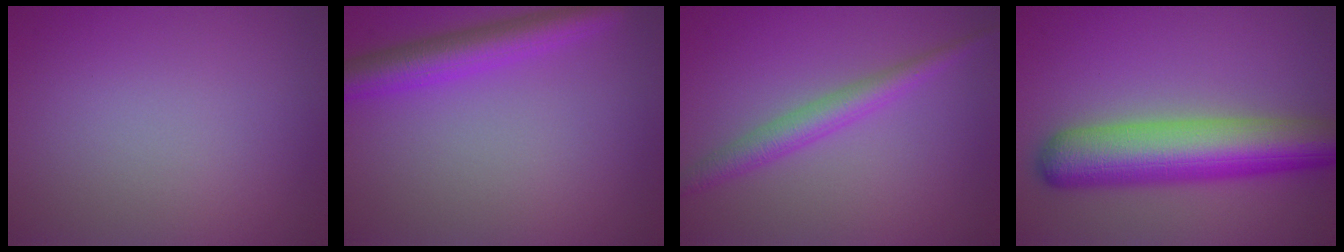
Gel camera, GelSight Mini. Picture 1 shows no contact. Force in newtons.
{"total": 4.3, "press": 4.3, "slide": 0.2}
{"total": 2.9, "press": 2.9, "slide": 0.0}
{"total": 8.9, "press": 8.8, "slide": 0.3}